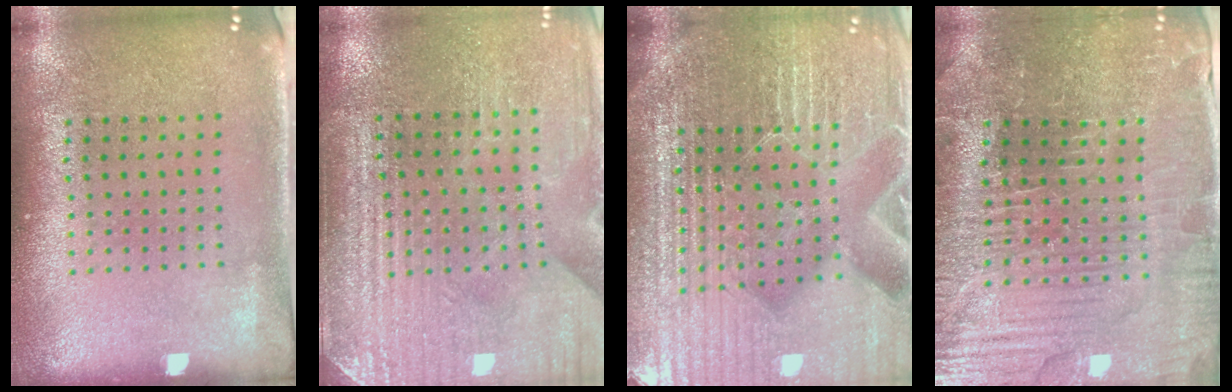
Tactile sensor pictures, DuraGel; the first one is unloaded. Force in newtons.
{"total": 3.3, "press": 3.3, "slide": 0.2}
{"total": 5.7, "press": 5.2, "slide": 2.3}
{"total": 3.7, "press": 3.7, "slide": 0.4}